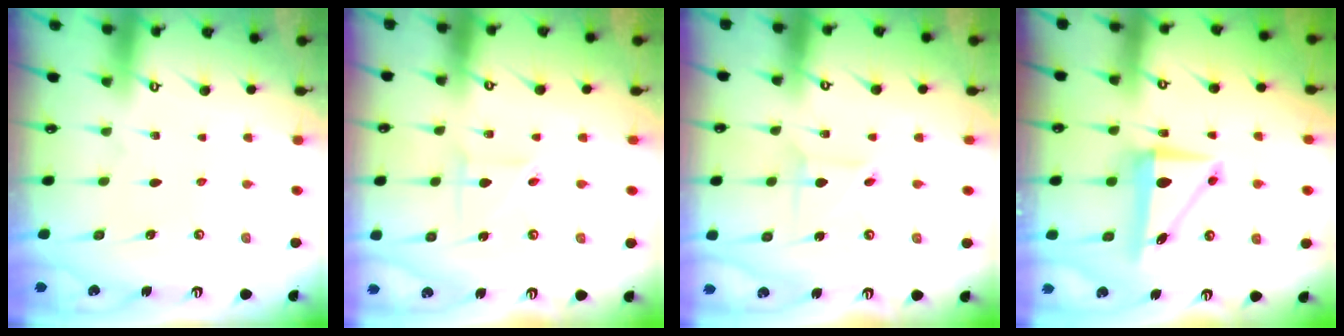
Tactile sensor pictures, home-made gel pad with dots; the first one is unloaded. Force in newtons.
{"total": 2.5, "press": 2.5, "slide": 0.1}
{"total": 2.9, "press": 2.8, "slide": 0.3}
{"total": 7.5, "press": 7.3, "slide": 1.8}